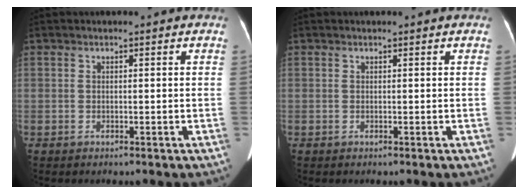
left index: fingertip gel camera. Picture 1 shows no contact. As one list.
[{"total": 0.8, "force": [0.7, 0.0, 0.4], "torque": [-0.008, 0.001, 0.010]}]